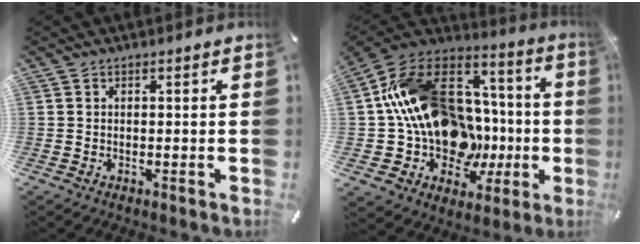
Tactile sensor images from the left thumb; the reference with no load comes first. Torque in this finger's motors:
{"motor_torque": [1.61, 3.39, 1.90, -0.87, 0.40]}